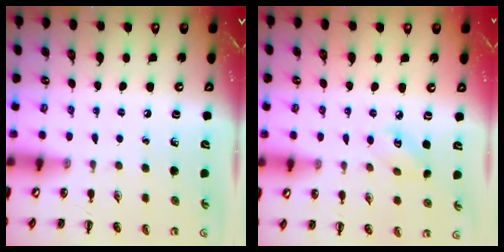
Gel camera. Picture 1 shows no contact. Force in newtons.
{"total": 3.0, "press": 2.9, "slide": 0.7}